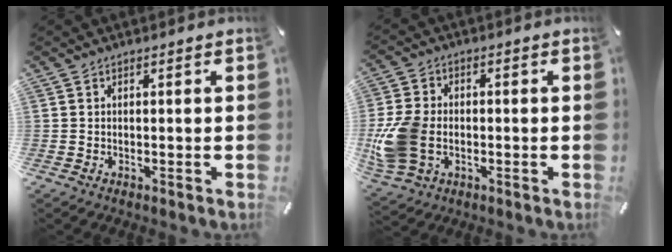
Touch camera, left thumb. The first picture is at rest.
{"total": 12.8, "force": [-2.3, 9.7, 8.1], "torque": [-0.189, 0.012, -0.037]}